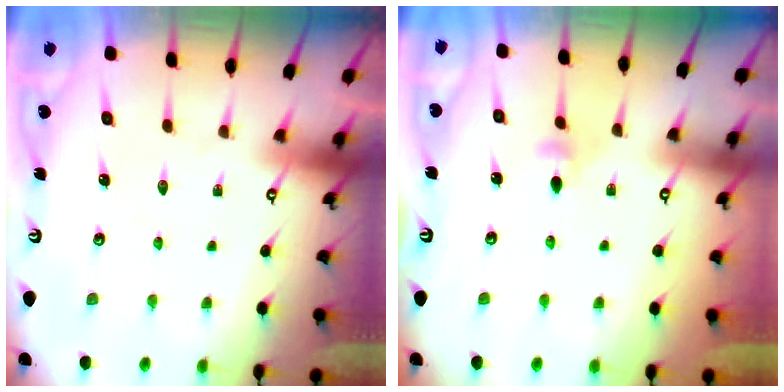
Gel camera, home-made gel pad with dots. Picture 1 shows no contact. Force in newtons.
{"total": 2.9, "press": 2.8, "slide": 0.6}